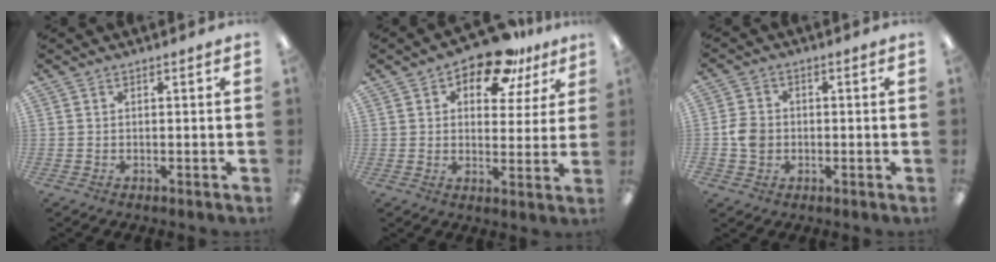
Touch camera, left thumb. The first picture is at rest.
{"total": 11.4, "force": [7.9, 5.5, 6.1], "torque": [-0.081, -0.040, 0.136]}
{"total": 5.4, "force": [-0.9, 4.6, 2.6], "torque": [-0.045, 0.004, -0.017]}